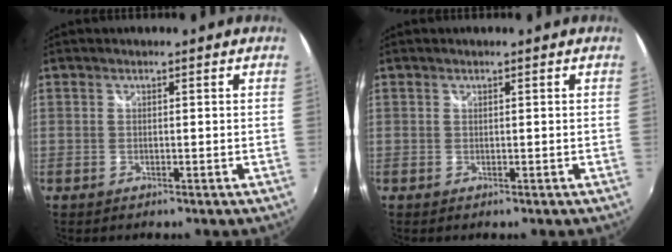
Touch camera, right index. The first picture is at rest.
{"total": 0.0}